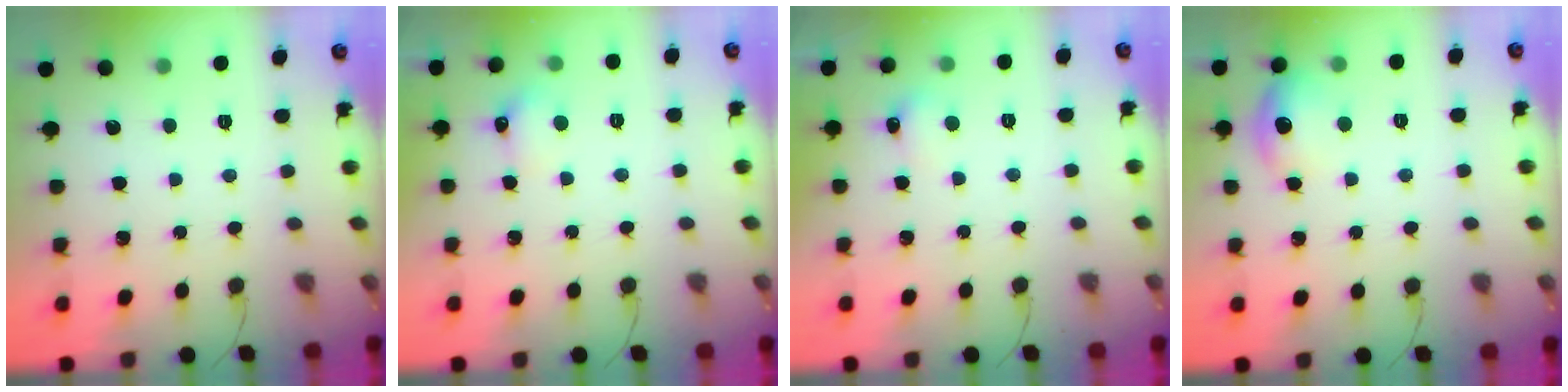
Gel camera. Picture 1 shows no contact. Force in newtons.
{"total": 5.4, "press": 5.1, "slide": 1.9}
{"total": 5.5, "press": 5.2, "slide": 1.8}
{"total": 10.0, "press": 9.8, "slide": 2.1}